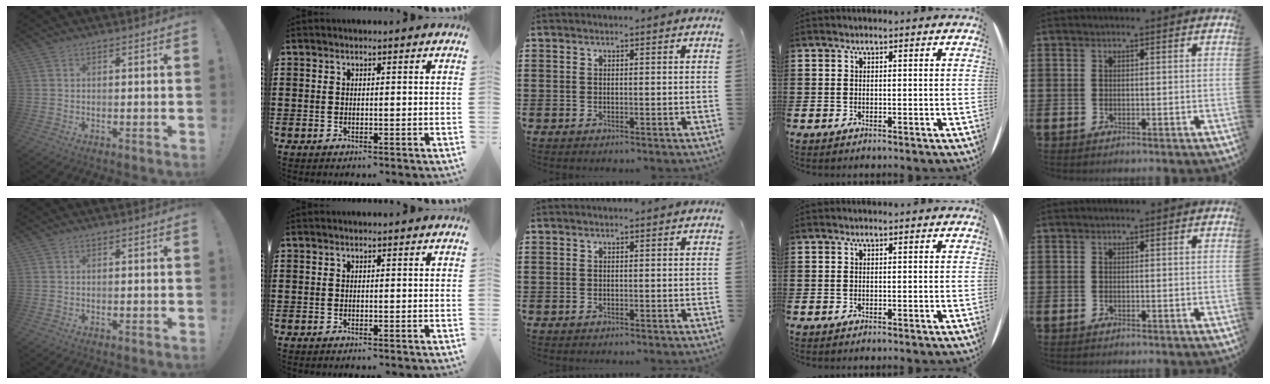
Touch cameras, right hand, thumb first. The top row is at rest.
{}